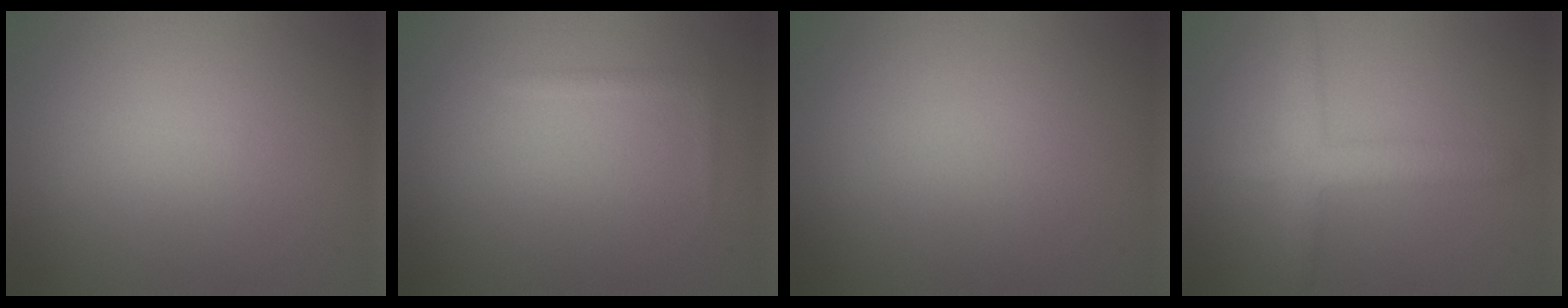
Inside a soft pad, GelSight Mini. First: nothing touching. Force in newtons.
{"total": 0.7, "press": 0.7, "slide": 0.0}
{"total": 0.0}
{"total": 3.5, "press": 3.5, "slide": 0.0}